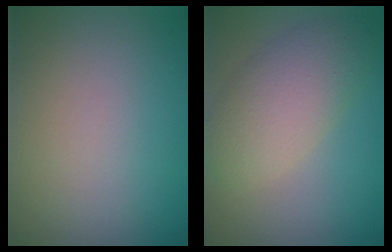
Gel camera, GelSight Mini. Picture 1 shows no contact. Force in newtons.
{"total": 5.4, "press": 5.4, "slide": 0.2}